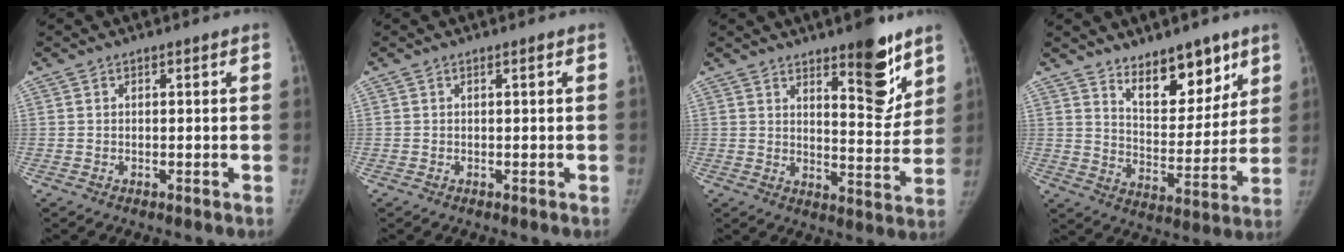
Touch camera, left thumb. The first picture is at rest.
{"total": 0.0}
{"total": 12.1, "force": [7.7, 4.1, 8.4], "torque": [-0.079, -0.056, 0.113]}
{"total": 13.0, "force": [8.8, 6.2, 7.2], "torque": [-0.062, -0.067, 0.149]}